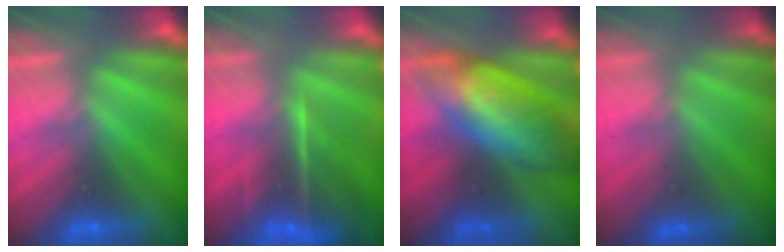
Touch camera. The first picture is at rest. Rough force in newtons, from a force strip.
{"total": 7.1}
{"total": 9.6}
{"total": 1.8}